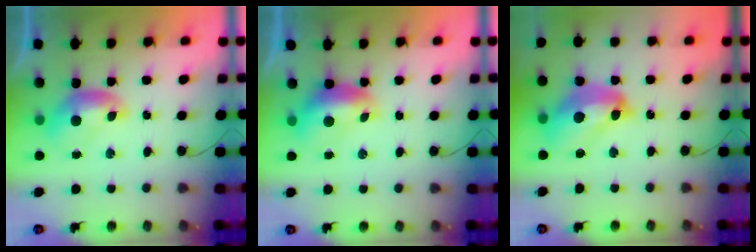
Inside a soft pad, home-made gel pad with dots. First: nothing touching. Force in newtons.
{"total": 1.6, "press": 1.4, "slide": 0.7}
{"total": 10.3, "press": 10.3, "slide": 1.3}